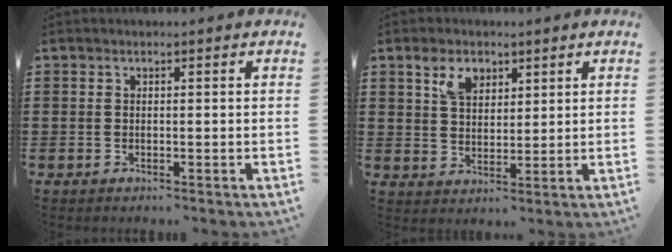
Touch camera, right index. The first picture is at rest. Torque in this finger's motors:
{"motor_torque": [0.10, 0.07, 0.34, 0.05]}